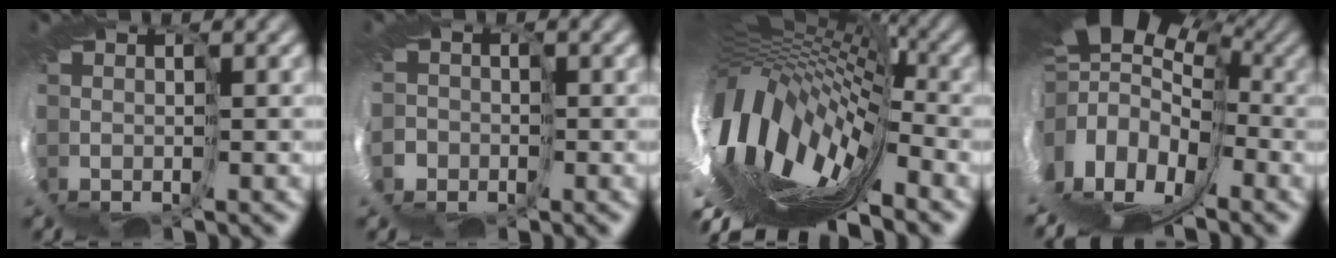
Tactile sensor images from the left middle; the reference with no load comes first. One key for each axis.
{"total": 3.4, "fx": -1.8, "fy": 2.6, "fz": -1.3, "tx": 0.009, "ty": -0.019, "tz": -0.038}
{"total": 12.0, "fx": -3.2, "fy": 4.8, "fz": 10.5, "tx": -0.157, "ty": -0.011, "tz": -0.043}
{"total": 13.4, "fx": -1.8, "fy": 10.0, "fz": 8.7, "tx": -0.111, "ty": -0.016, "tz": -0.030}